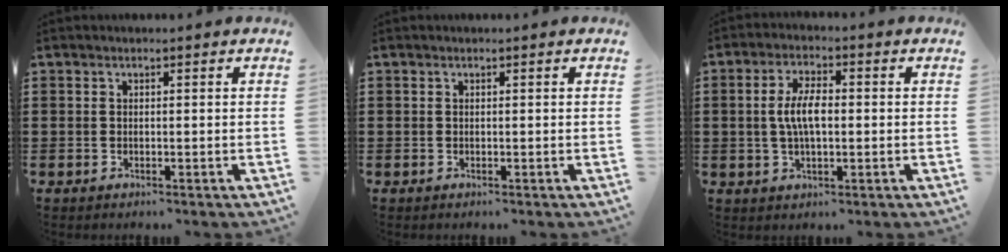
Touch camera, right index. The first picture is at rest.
{"total": 0.0}
{"total": 5.7, "force": [-0.3, 2.3, 5.2], "torque": [-0.112, 0.001, -0.011]}